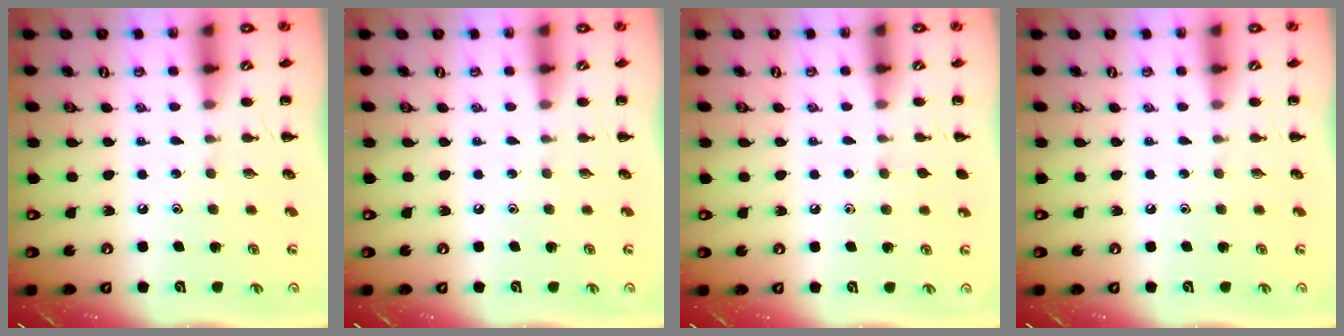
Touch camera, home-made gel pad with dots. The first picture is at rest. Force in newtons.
{"total": 0.0}
{"total": 2.5, "press": 2.2, "slide": 1.2}
{"total": 0.0}